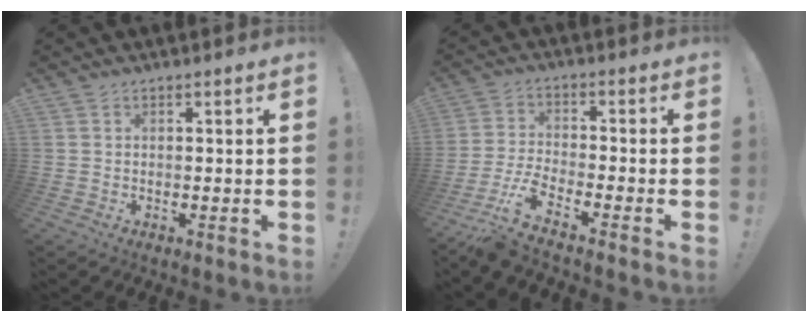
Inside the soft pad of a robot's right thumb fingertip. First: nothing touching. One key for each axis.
{"total": 7.8, "fx": -5.5, "fy": 1.7, "fz": 5.2, "tx": -0.119, "ty": 0.005, "tz": -0.108}